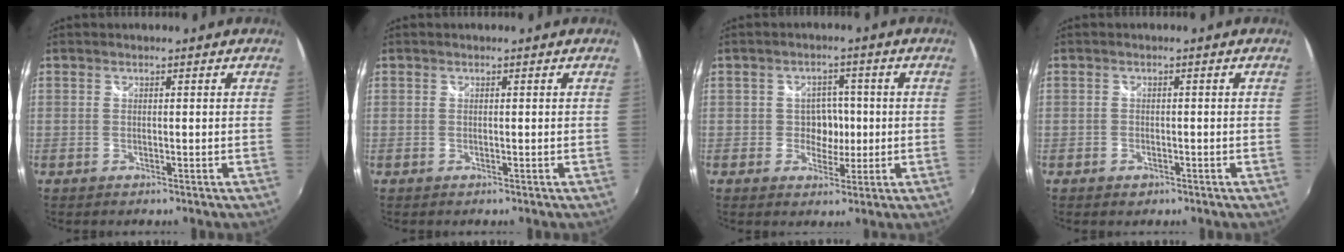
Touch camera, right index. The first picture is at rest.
{"total": 0.0}
{"total": 4.3, "force": [-0.4, 3.9, 1.8], "torque": [-0.028, 0.008, -0.004]}
{"total": 2.3, "force": [-1.4, 1.7, 0.5], "torque": [-0.015, -0.001, -0.021]}